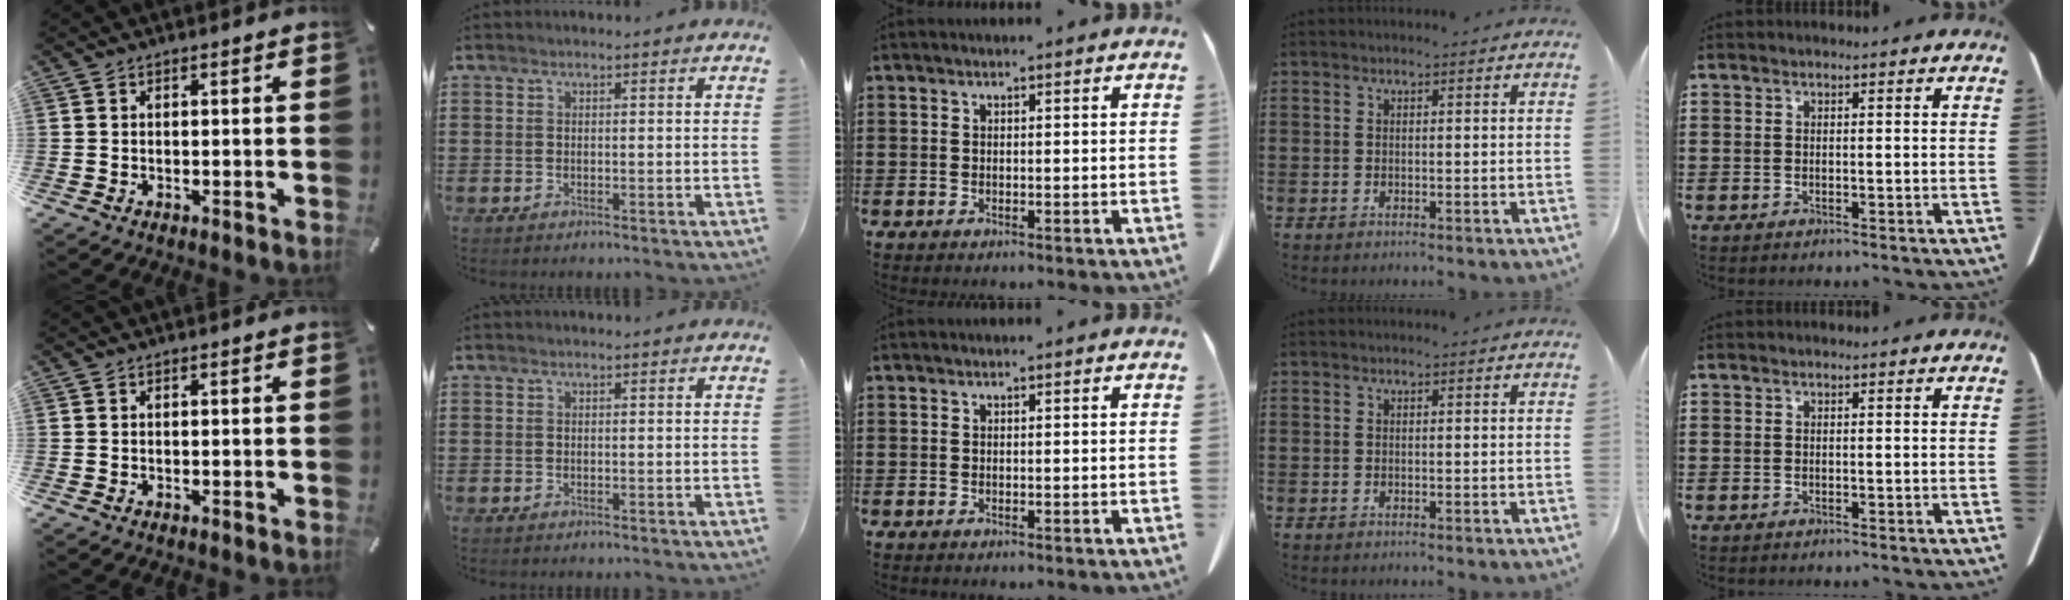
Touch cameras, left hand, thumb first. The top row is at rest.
{}